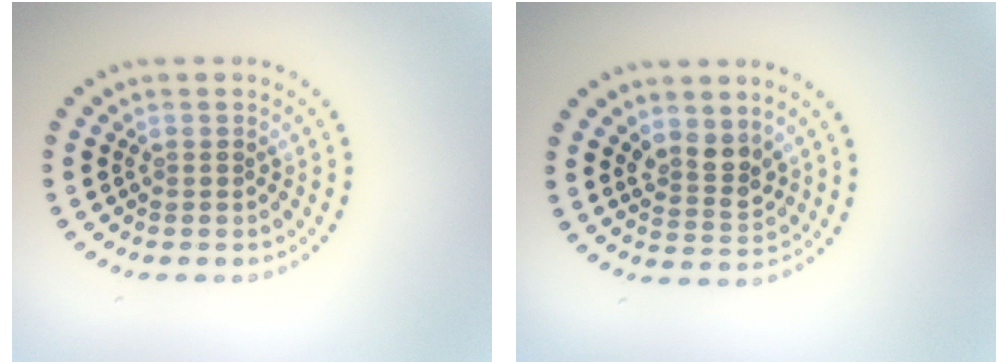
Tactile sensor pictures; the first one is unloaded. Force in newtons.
{"total": 2.6, "press": 2.4, "slide": 1.2}